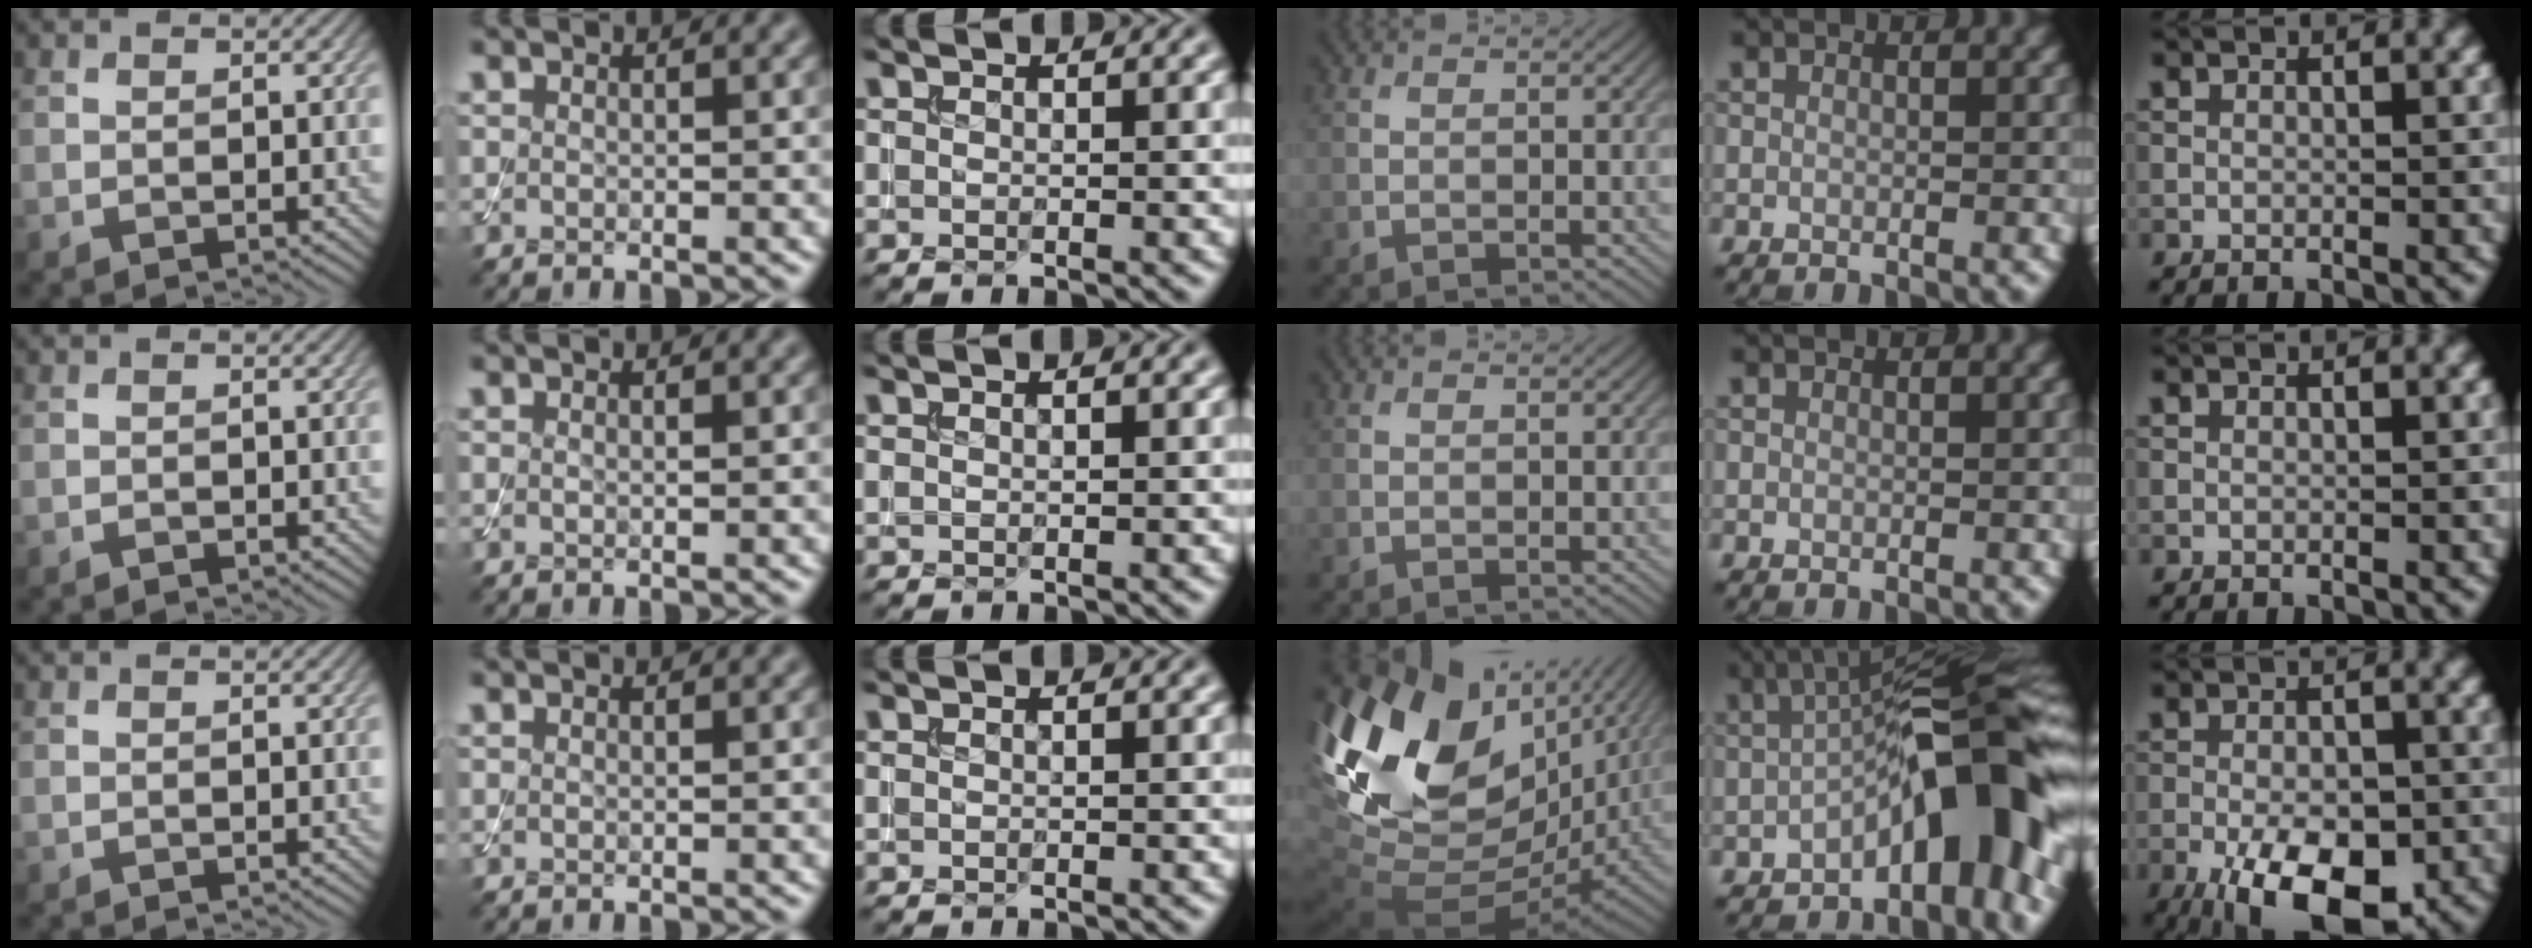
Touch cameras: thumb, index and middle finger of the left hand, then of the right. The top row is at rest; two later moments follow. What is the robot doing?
{"motion": "assemble", "object": "toy tower of hanoi"}